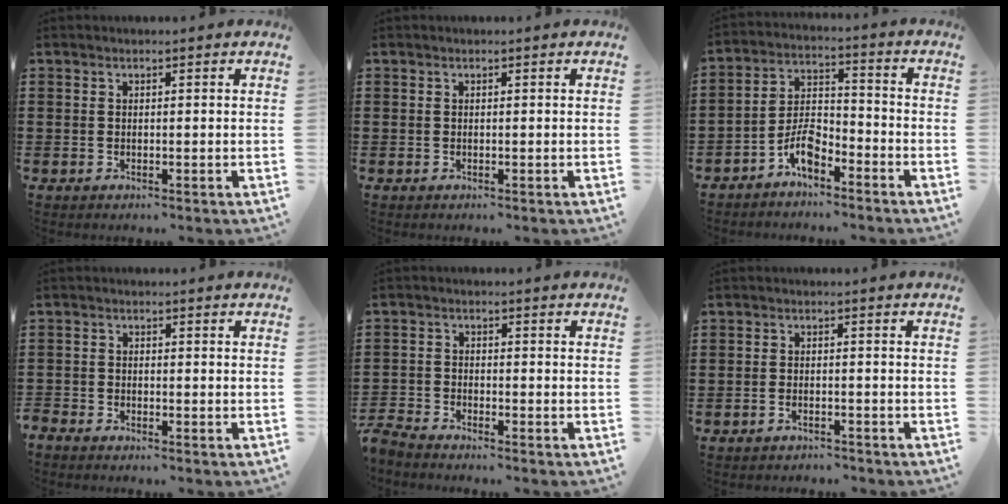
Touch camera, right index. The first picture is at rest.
{"total": 0.0}
{"total": 5.7, "force": [-3.9, 2.5, 3.3], "torque": [-0.071, 0.013, -0.077]}
{"total": 1.5, "force": [-1.5, 0.1, -0.1], "torque": [-0.002, 0.004, -0.033]}
{"total": 2.7, "force": [-2.7, 0.1, 0.1], "torque": [-0.013, 0.000, -0.059]}
{"total": 1.4, "force": [-1.4, 0.3, 0.1], "torque": [-0.008, 0.003, -0.030]}